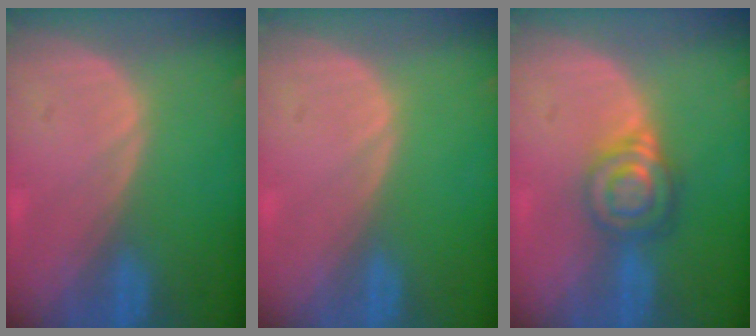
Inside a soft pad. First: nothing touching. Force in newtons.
{"total": 0.0}
{"total": 6.7, "press": 5.7, "slide": 3.4}